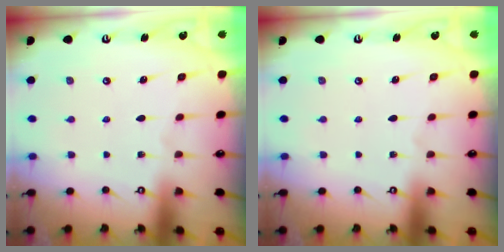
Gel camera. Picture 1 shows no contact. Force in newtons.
{"total": 0.0}